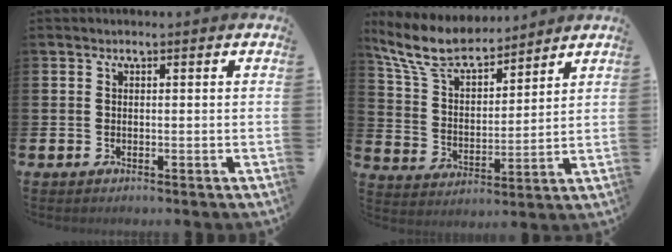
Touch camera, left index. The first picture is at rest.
{"total": 8.7, "force": [7.8, 2.5, 3.0], "torque": [-0.099, -0.041, 0.143]}